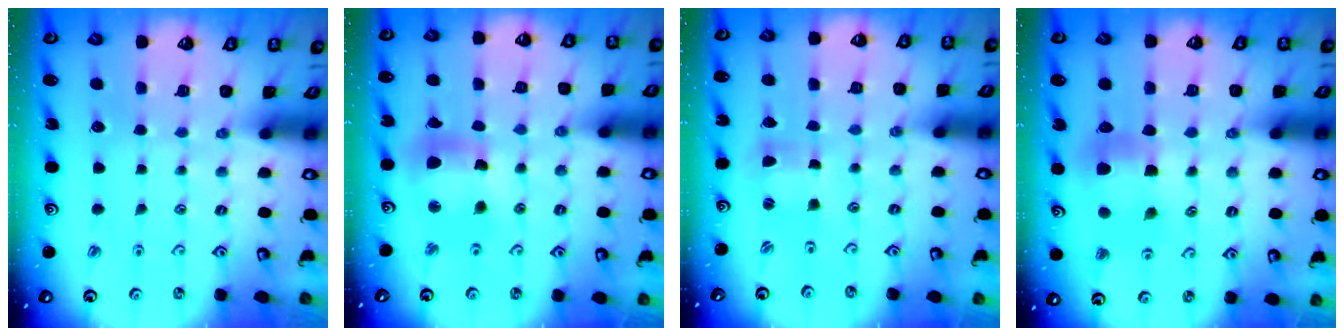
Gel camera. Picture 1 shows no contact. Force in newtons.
{"total": 12.3, "press": 12.2, "slide": 1.9}
{"total": 1.9, "press": 1.9, "slide": 0.3}
{"total": 6.7, "press": 6.7, "slide": 0.7}